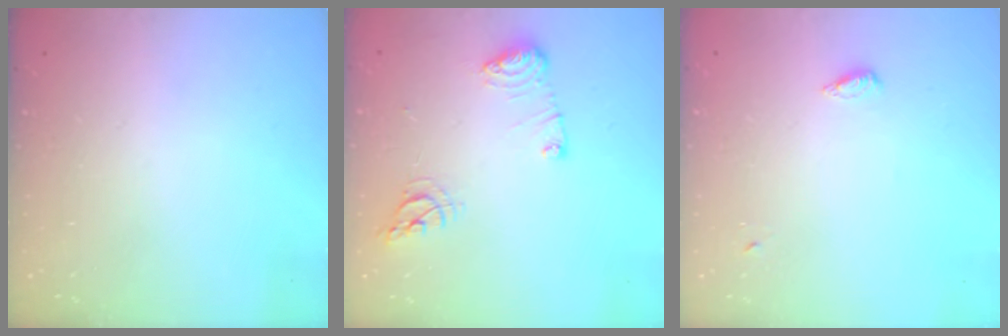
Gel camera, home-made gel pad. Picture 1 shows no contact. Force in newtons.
{"total": 10.5, "press": 10.5, "slide": 1.0}
{"total": 3.1, "press": 3.0, "slide": 0.7}